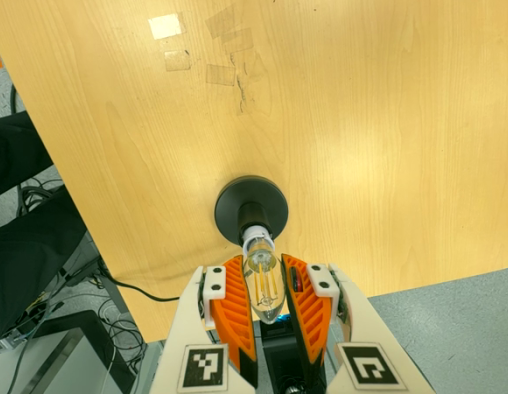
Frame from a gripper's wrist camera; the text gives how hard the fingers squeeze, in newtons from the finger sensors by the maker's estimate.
{"total": 12.3, "left": 12.5, "right": 12.2}